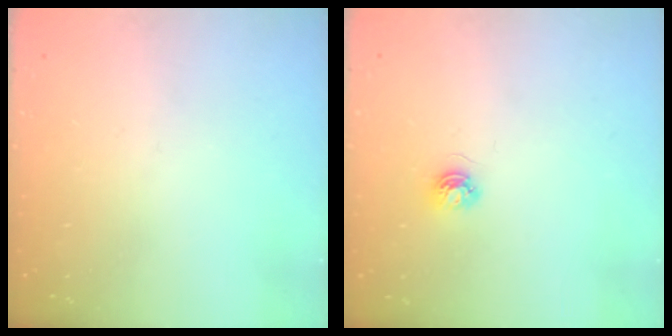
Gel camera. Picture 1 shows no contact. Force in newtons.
{"total": 3.7, "press": 3.7, "slide": 0.5}